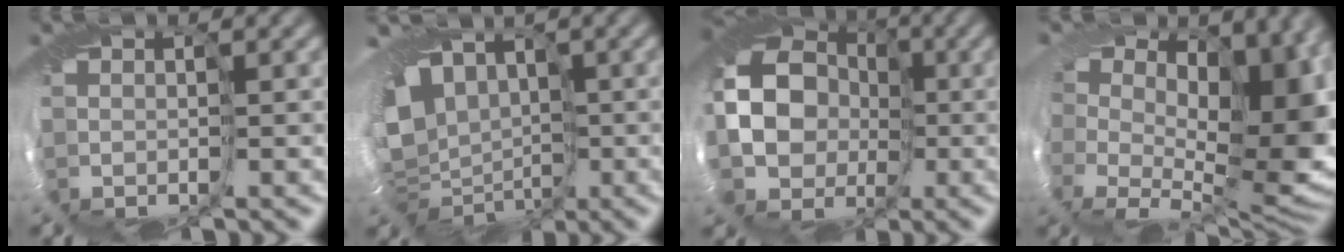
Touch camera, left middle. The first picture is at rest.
{"total": 9.5, "force": [0.0, 7.4, 5.9], "torque": [-0.100, -0.036, 0.010]}
{"total": 13.8, "force": [-2.2, 12.2, 6.0], "torque": [-0.127, -0.012, -0.084]}
{"total": 10.7, "force": [2.2, 7.2, 7.7], "torque": [-0.081, -0.036, 0.050]}